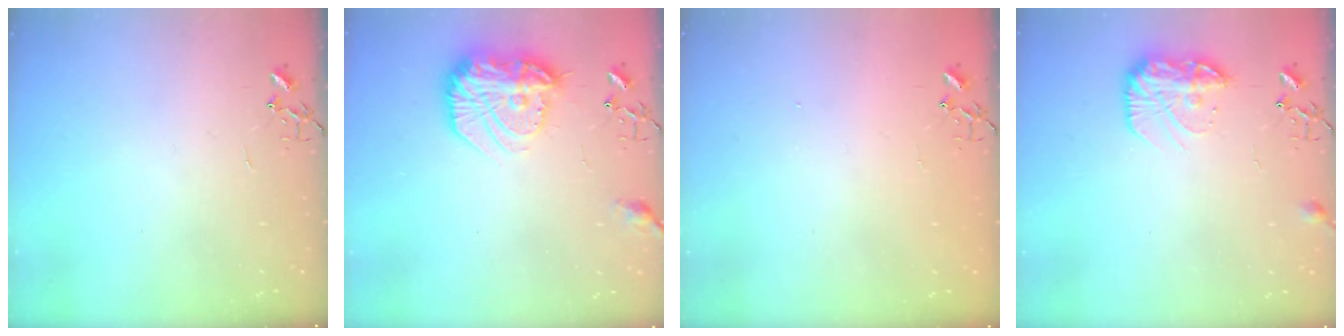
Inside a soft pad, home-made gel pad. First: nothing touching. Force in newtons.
{"total": 18.4, "press": 18.3, "slide": 1.4}
{"total": 1.3, "press": 1.2, "slide": 0.1}
{"total": 12.8, "press": 12.8, "slide": 0.7}